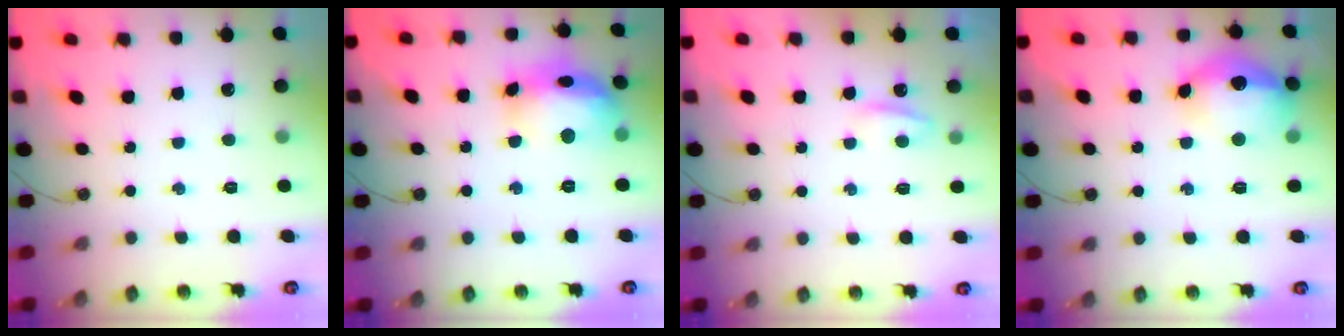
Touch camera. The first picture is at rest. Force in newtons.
{"total": 15.6, "press": 15.5, "slide": 1.7}
{"total": 4.5, "press": 4.4, "slide": 0.8}
{"total": 16.7, "press": 16.3, "slide": 3.5}